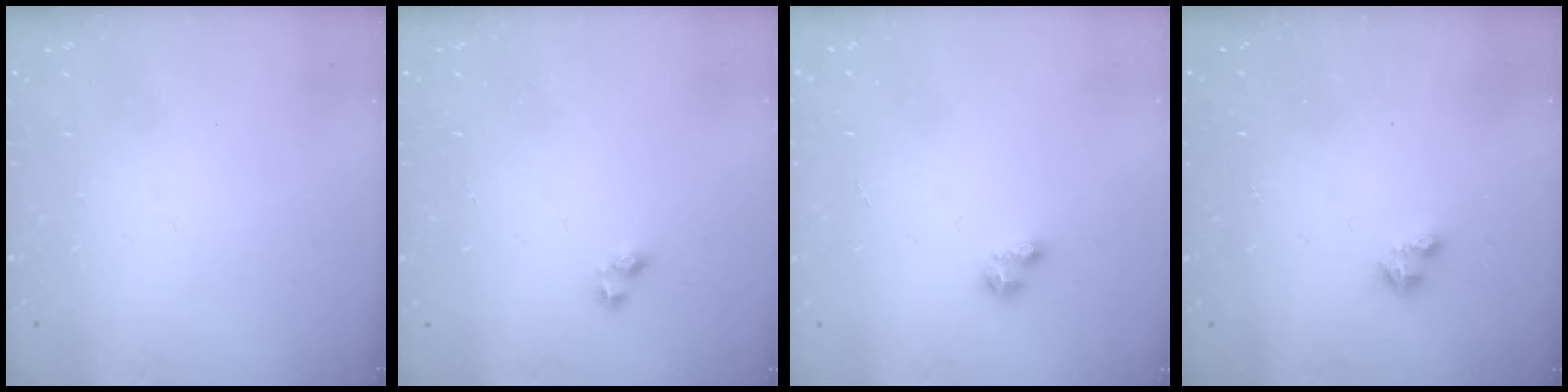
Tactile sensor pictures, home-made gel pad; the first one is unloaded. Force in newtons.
{"total": 2.2, "press": 1.9, "slide": 1.1}
{"total": 2.5, "press": 2.5, "slide": 0.4}
{"total": 1.6, "press": 1.6, "slide": 0.4}